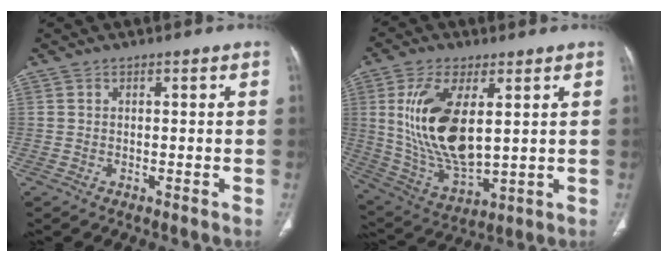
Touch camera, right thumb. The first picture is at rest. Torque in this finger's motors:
{"motor_torque": [-0.89, 1.90, 1.41, 0.83, 0.52]}